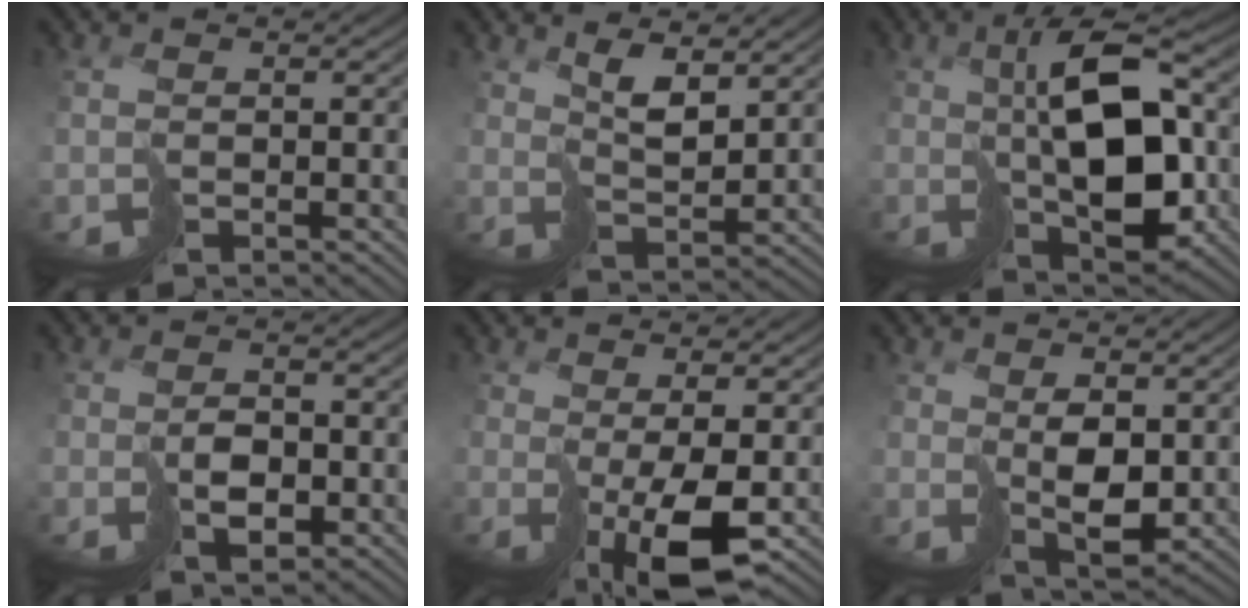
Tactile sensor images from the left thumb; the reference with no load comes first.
{"total": 4.6, "force": [4.0, 0.5, 2.2], "torque": [-0.041, 0.005, 0.083]}
{"total": 10.6, "force": [1.3, 4.9, 9.3], "torque": [-0.155, 0.003, 0.037]}
{"total": 1.7, "force": [-0.3, 1.2, 1.2], "torque": [-0.009, 0.002, 0.000]}
{"total": 5.0, "force": [0.1, 0.2, 5.0], "torque": [-0.075, 0.007, 0.009]}
{"total": 3.4, "force": [1.9, 1.3, 2.5], "torque": [-0.052, -0.004, 0.049]}